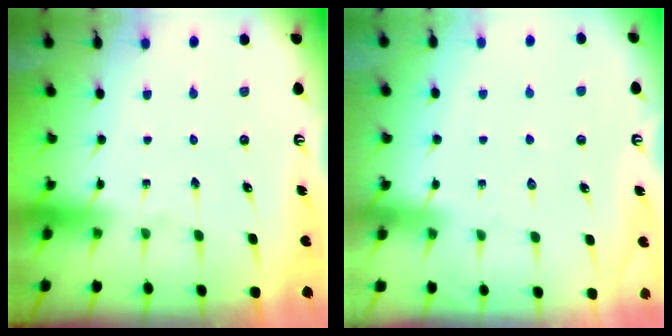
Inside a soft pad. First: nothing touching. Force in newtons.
{"total": 5.7, "press": 5.7, "slide": 0.7}